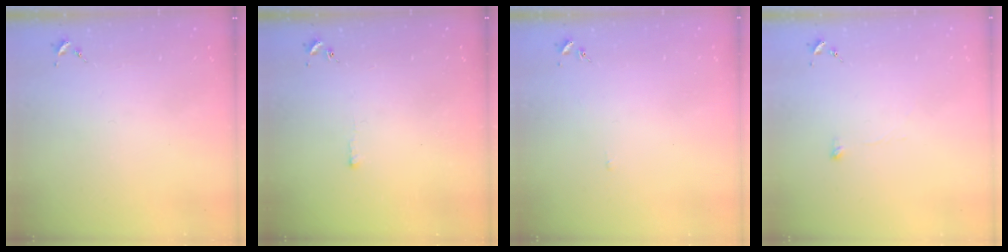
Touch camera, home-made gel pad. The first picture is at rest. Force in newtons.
{"total": 2.7, "press": 2.7, "slide": 0.4}
{"total": 2.4, "press": 2.4, "slide": 0.3}
{"total": 5.9, "press": 5.9, "slide": 0.5}